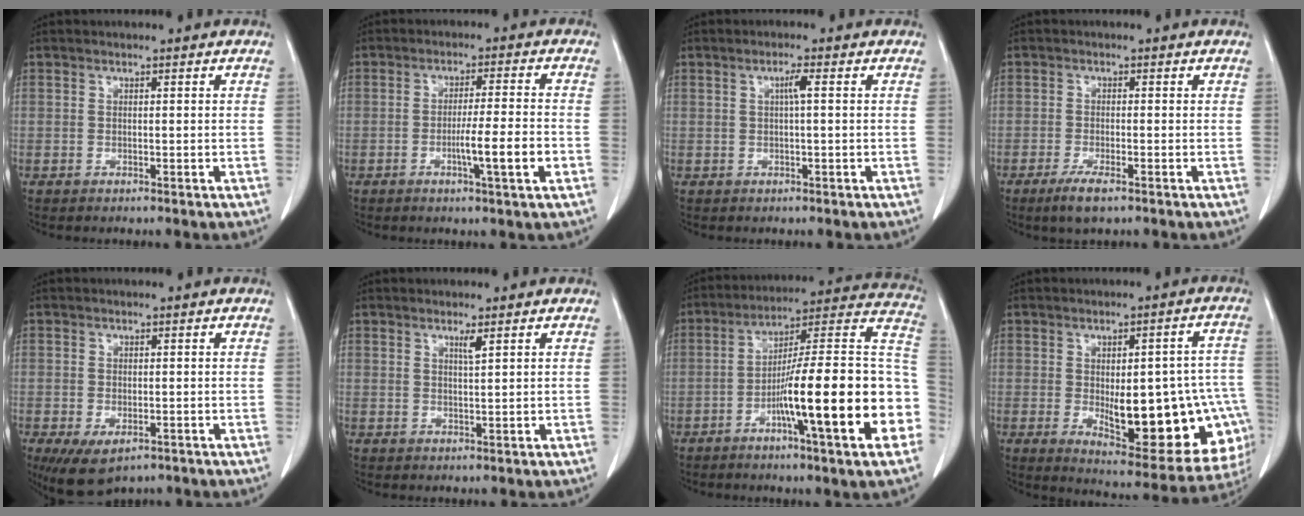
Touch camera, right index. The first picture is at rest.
{"total": 7.0, "force": [-2.4, -0.5, 6.5], "torque": [-0.101, -0.008, -0.039]}
{"total": 1.8, "force": [0.3, -0.1, 1.8], "torque": [-0.034, 0.003, 0.005]}
{"total": 3.6, "force": [-2.3, 0.6, 2.8], "torque": [-0.054, -0.006, -0.041]}
{"total": 6.2, "force": [-3.6, 3.1, 4.0], "torque": [-0.068, -0.011, -0.050]}
{"total": 1.4, "force": [0.9, -0.2, 1.1], "torque": [-0.021, -0.006, 0.016]}
{"total": 23.1, "force": [-6.9, 1.5, 22.0], "torque": [-0.250, 0.014, -0.107]}
{"total": 20.8, "force": [-4.3, 7.6, 18.9], "torque": [-0.169, 0.018, -0.028]}